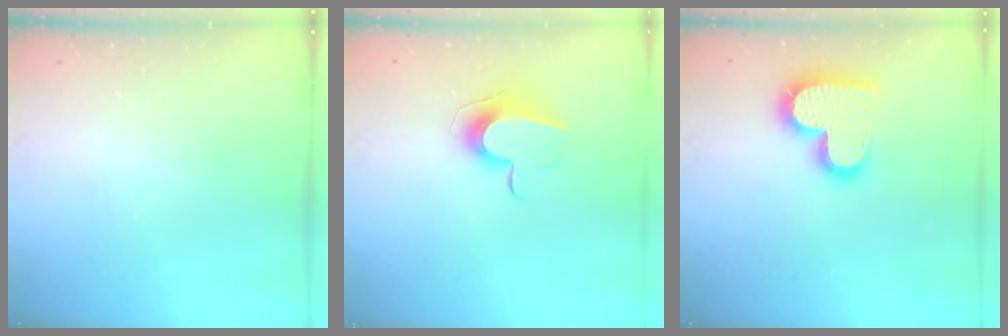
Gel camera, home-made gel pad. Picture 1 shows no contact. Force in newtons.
{"total": 11.2, "press": 11.1, "slide": 0.5}
{"total": 17.9, "press": 17.9, "slide": 1.1}